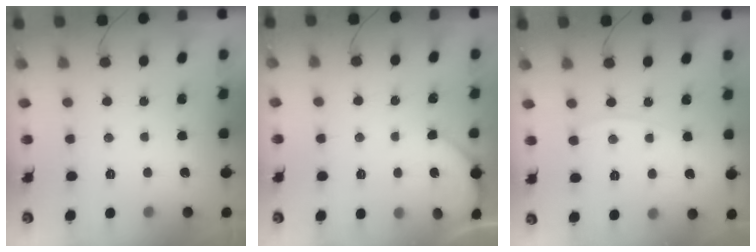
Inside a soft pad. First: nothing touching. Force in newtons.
{"total": 2.7, "press": 2.6, "slide": 0.4}
{"total": 4.3, "press": 4.3, "slide": 0.5}